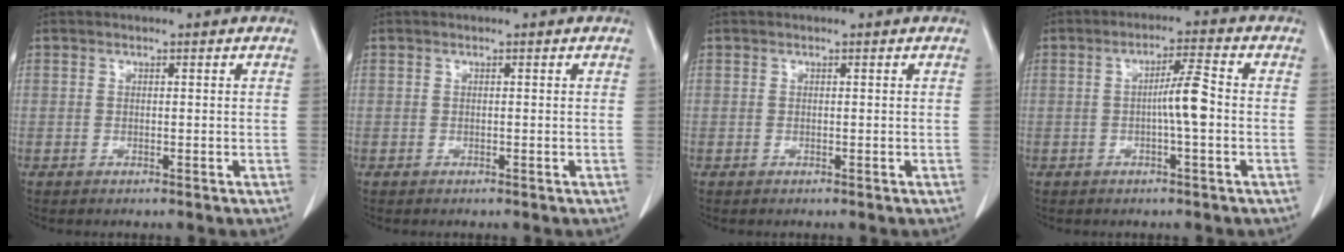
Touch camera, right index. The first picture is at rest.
{"total": 0.0}
{"total": 0.0}
{"total": 4.9, "force": [-0.5, 0.0, 4.9], "torque": [-0.075, 0.010, -0.006]}